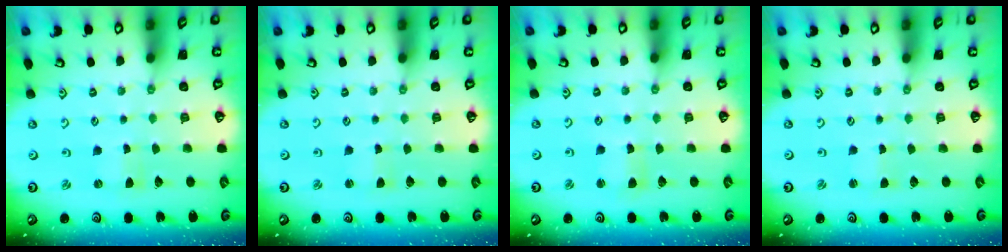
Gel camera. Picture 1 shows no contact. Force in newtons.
{"total": 1.5, "press": 1.5, "slide": 0.3}
{"total": 2.5, "press": 2.5, "slide": 0.3}
{"total": 0.0}